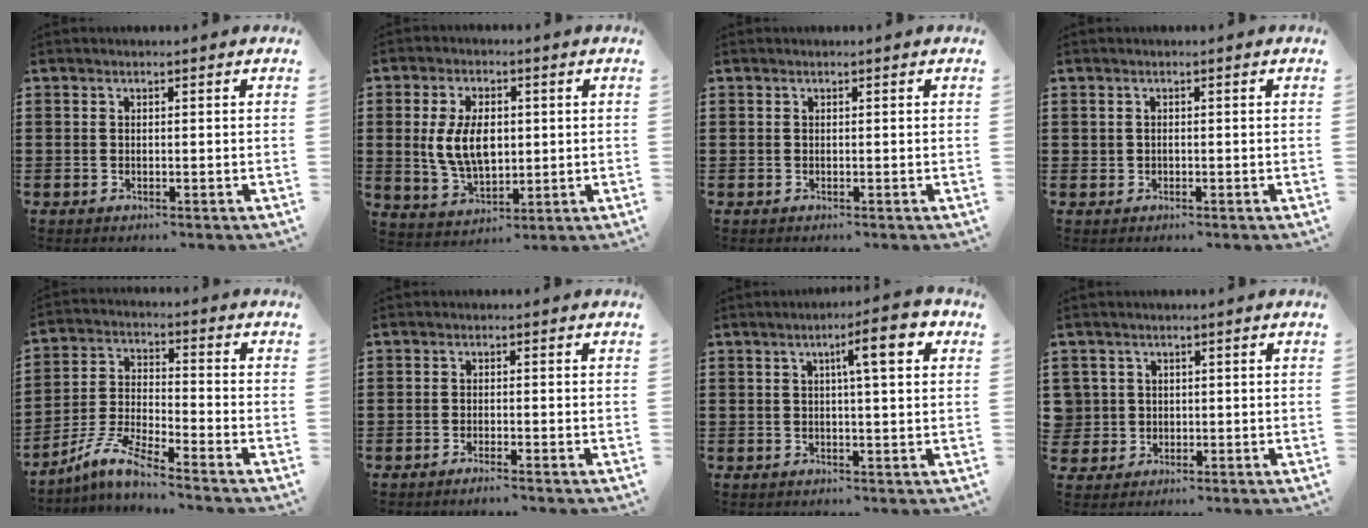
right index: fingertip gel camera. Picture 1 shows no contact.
{"total": 8.5, "force": [0.7, 5.1, 6.8], "torque": [-0.147, 0.007, 0.007]}
{"total": 0.0}
{"total": 0.6, "force": [0.1, 0.6, 0.1], "torque": [-0.004, 0.005, 0.001]}
{"total": 7.1, "force": [-6.1, 0.2, 3.5], "torque": [-0.099, -0.014, -0.127]}
{"total": 1.2, "force": [-1.1, -0.2, 0.5], "torque": [-0.009, -0.001, -0.020]}
{"total": 6.6, "force": [2.3, 0.9, 6.2], "torque": [-0.100, -0.003, 0.028]}
{"total": 2.8, "force": [0.1, 2.8, 0.2], "torque": [-0.027, 0.007, -0.002]}